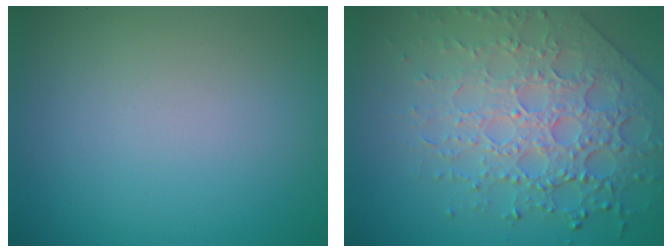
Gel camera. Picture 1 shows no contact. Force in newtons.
{"total": 7.6, "press": 5.5, "slide": 5.3}